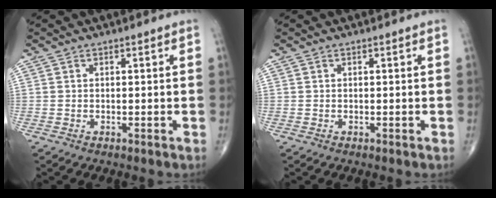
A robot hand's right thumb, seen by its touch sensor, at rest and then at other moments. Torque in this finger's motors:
{"motor_torque": [0.00, 0.00, 0.00, 0.00, 0.00]}